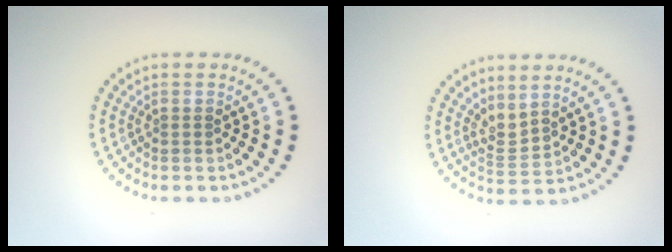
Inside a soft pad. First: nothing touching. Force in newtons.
{"total": 2.1, "press": 1.5, "slide": 1.5}